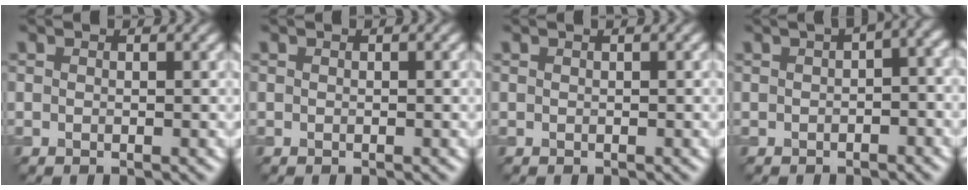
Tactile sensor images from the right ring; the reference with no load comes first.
{"total": 0.0}
{"total": 0.9, "force": [0.4, 0.2, 0.7], "torque": [-0.008, 0.010, 0.002]}
{"total": 4.9, "force": [1.1, 1.8, 4.4], "torque": [-0.034, 0.016, 0.011]}